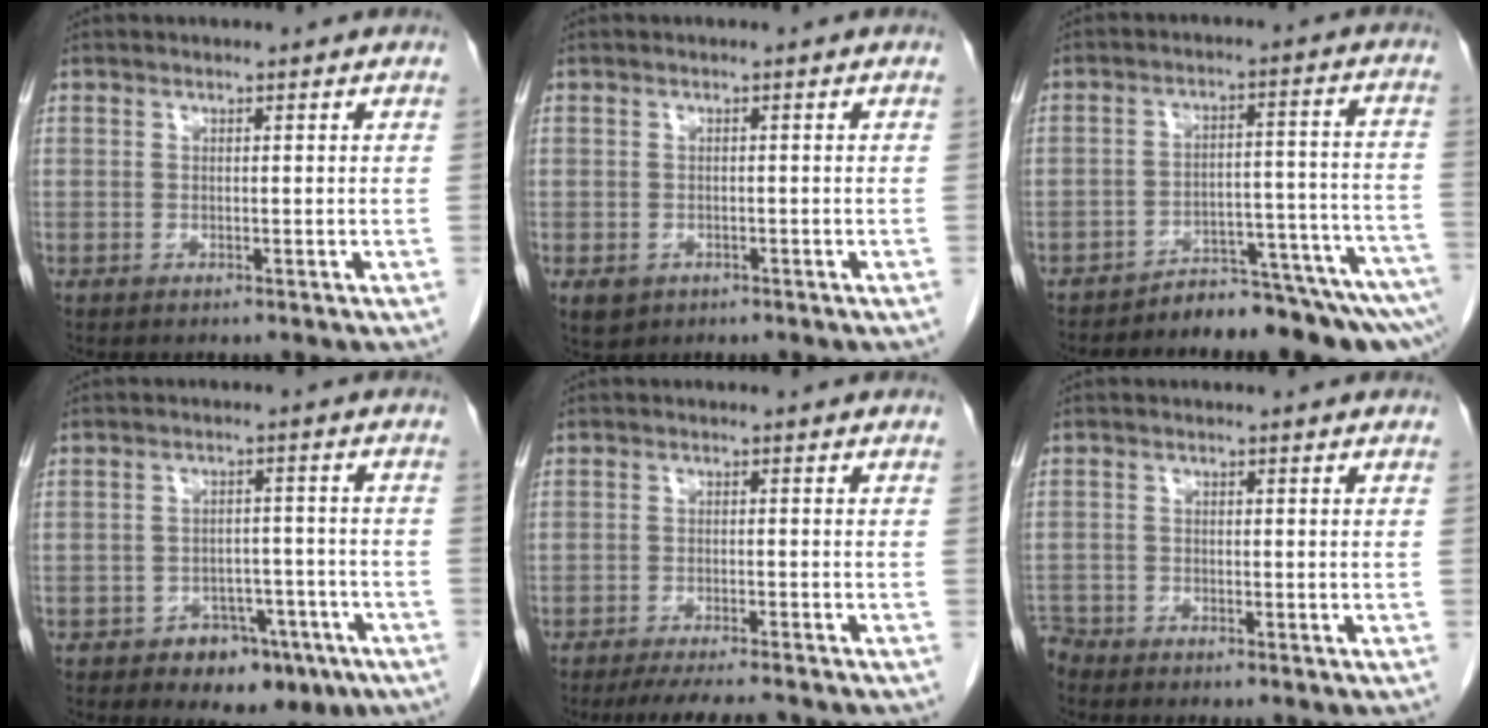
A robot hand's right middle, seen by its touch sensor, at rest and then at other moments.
{"total": 2.8, "force": [-1.5, 2.2, 1.0], "torque": [-0.016, 0.000, -0.014]}
{"total": 12.7, "force": [-11.7, 1.5, 4.6], "torque": [-0.028, 0.039, -0.159]}
{"total": 7.8, "force": [-4.7, 4.9, 3.9], "torque": [-0.035, 0.022, -0.059]}
{"total": 7.7, "force": [-6.8, 0.6, 3.6], "torque": [-0.046, -0.016, -0.104]}
{"total": 2.6, "force": [-2.5, 0.8, -0.1], "torque": [0.001, -0.005, -0.049]}